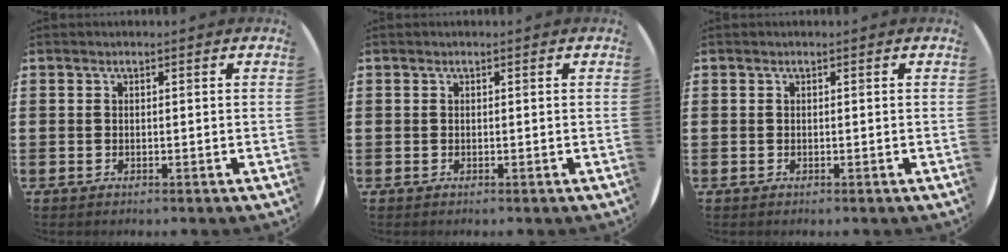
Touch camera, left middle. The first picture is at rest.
{"total": 0.0}
{"total": 0.0}